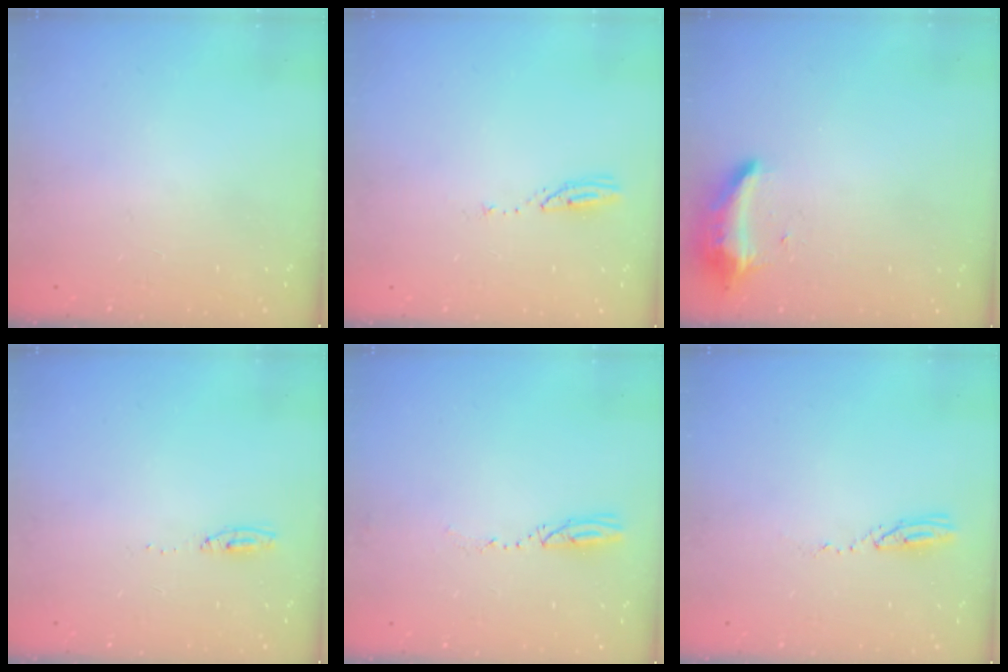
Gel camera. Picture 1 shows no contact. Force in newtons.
{"total": 4.0, "press": 4.0, "slide": 0.4}
{"total": 8.5, "press": 8.5, "slide": 0.4}
{"total": 3.7, "press": 3.5, "slide": 1.1}
{"total": 3.4, "press": 3.2, "slide": 1.3}
{"total": 3.7, "press": 3.7, "slide": 0.2}